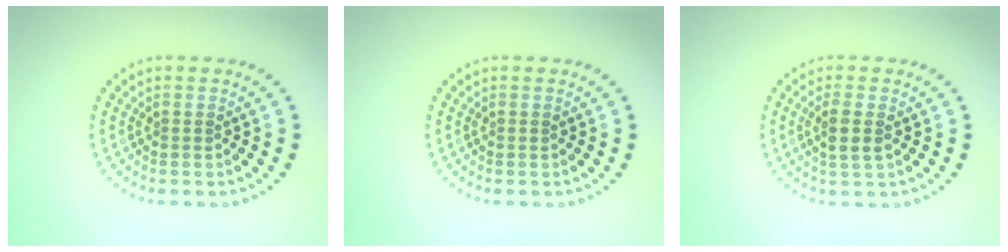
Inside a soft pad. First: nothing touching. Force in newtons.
{"total": 0.0}
{"total": 2.0, "press": 1.8, "slide": 0.9}